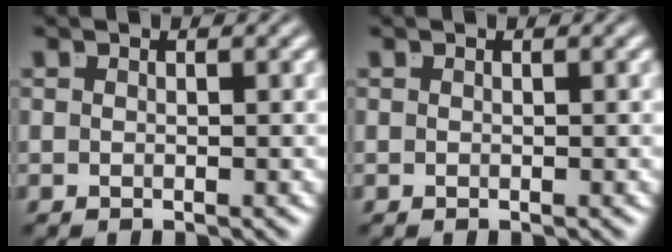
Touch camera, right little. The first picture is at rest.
{"total": 0.0}